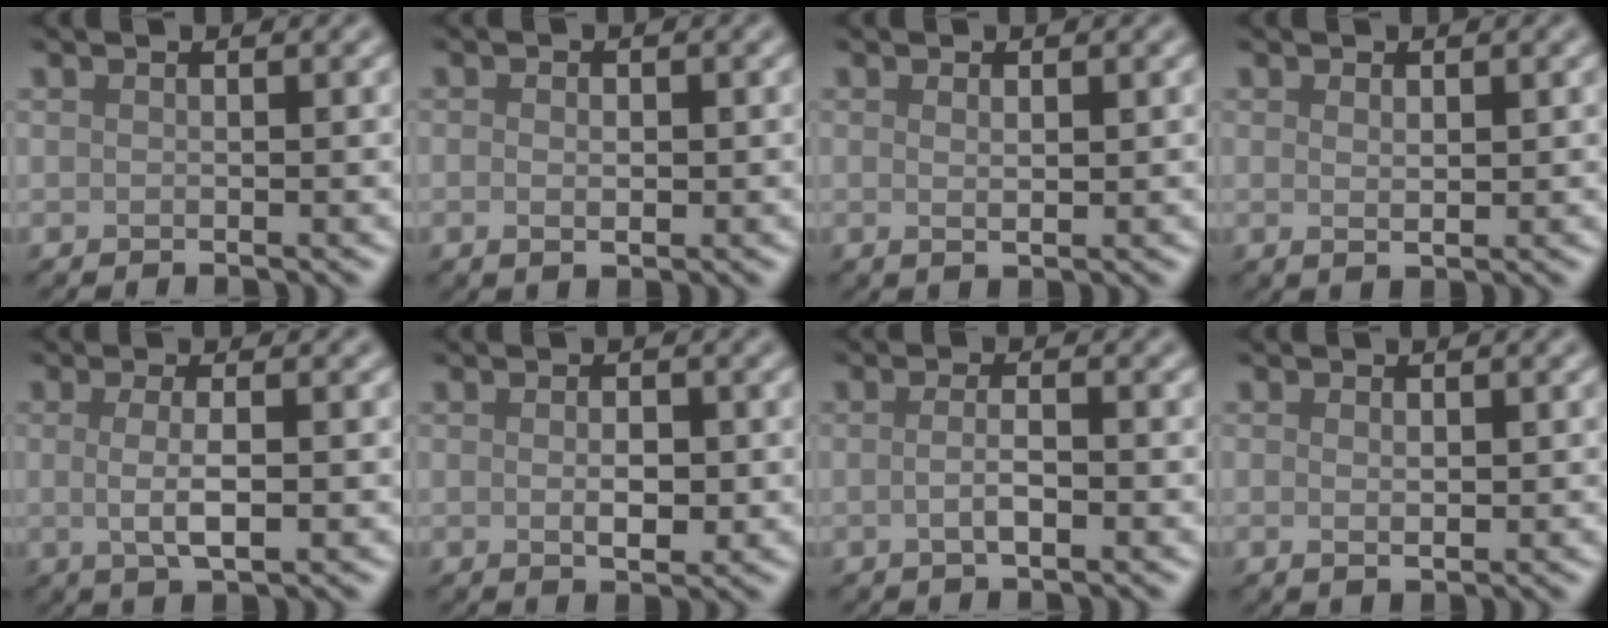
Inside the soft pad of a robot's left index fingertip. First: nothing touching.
{"total": 1.7, "force": [-0.1, 0.9, 1.4], "torque": [-0.023, -0.001, 0.000]}
{"total": 1.3, "force": [0.4, 0.4, 1.1], "torque": [-0.020, -0.003, 0.008]}
{"total": 1.4, "force": [0.4, 0.6, 1.2], "torque": [-0.022, -0.004, 0.011]}
{"total": 3.4, "force": [-0.1, 0.9, 3.2], "torque": [-0.061, -0.004, 0.000]}
{"total": 2.4, "force": [-0.1, 1.2, 2.1], "torque": [-0.036, -0.002, 0.000]}
{"total": 2.1, "force": [-0.4, 0.6, 2.0], "torque": [-0.039, -0.002, -0.010]}
{"total": 1.5, "force": [0.2, 0.8, 1.3], "torque": [-0.021, -0.001, 0.005]}